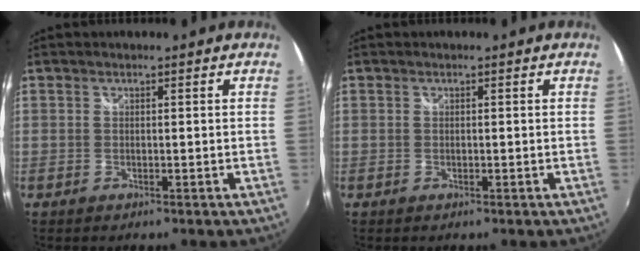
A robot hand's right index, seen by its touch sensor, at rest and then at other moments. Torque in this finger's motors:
{"motor_torque": [0.01, 0.00, 0.03, 0.01]}